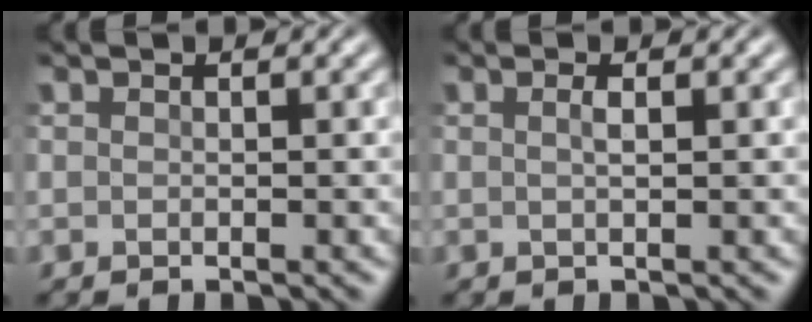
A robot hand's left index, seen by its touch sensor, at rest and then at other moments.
{"total": 1.0, "force": [0.0, 0.3, 0.9], "torque": [-0.014, 0.004, -0.003]}